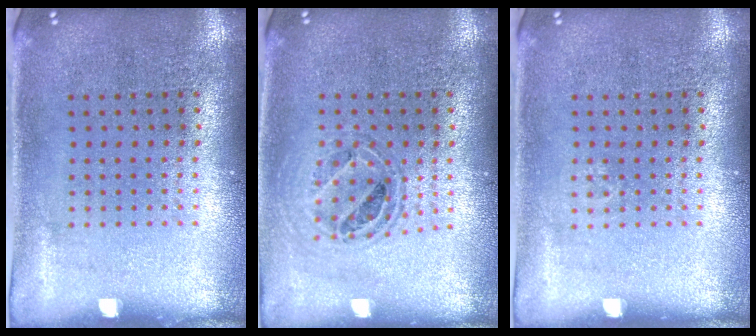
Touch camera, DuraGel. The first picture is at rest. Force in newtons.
{"total": 0.9, "press": 0.9, "slide": 0.1}
{"total": 0.5, "press": 0.5, "slide": 0.2}